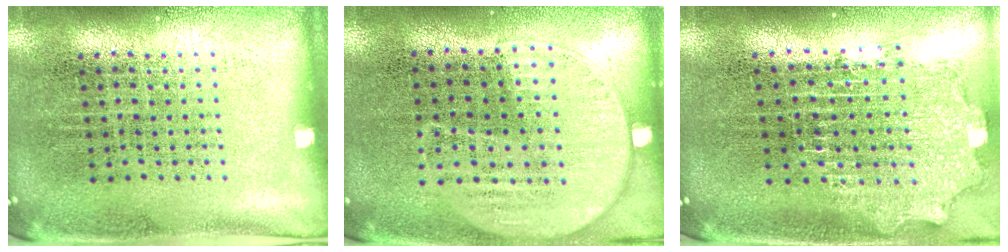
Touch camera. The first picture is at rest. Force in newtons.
{"total": 1.2, "press": 1.0, "slide": 0.7}
{"total": 2.1, "press": 1.7, "slide": 1.3}